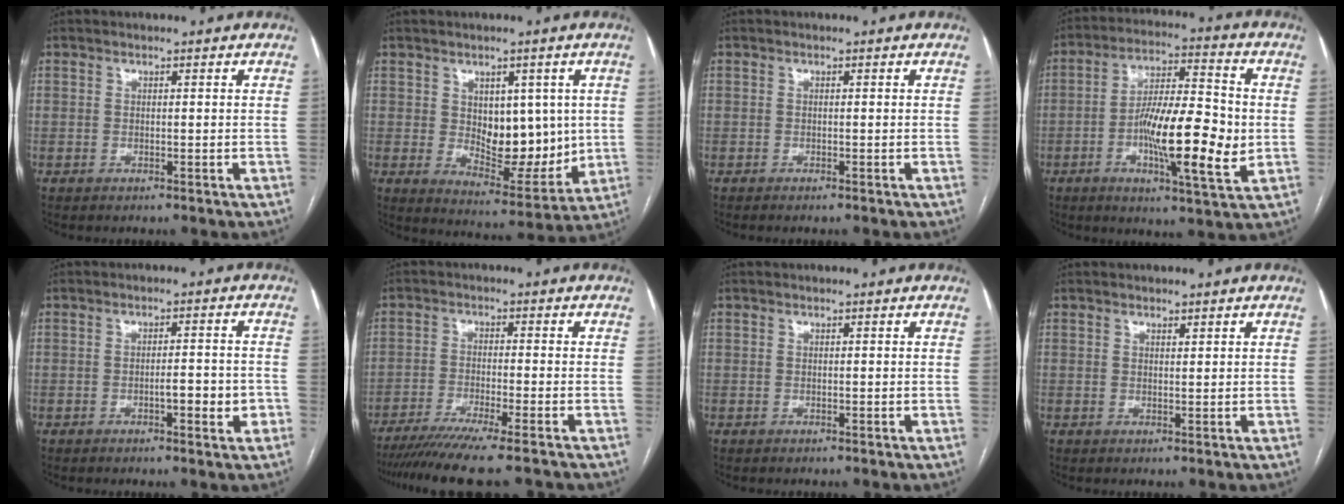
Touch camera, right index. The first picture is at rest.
{"total": 11.1, "force": [1.1, 6.0, 9.2], "torque": [-0.131, -0.006, 0.035]}
{"total": 0.8, "force": [-0.6, 0.0, 0.5], "torque": [-0.009, -0.001, -0.010]}
{"total": 15.6, "force": [-2.7, 2.9, 15.1], "torque": [-0.258, -0.002, -0.047]}
{"total": 4.5, "force": [-1.7, 1.1, 4.1], "torque": [-0.058, 0.006, -0.021]}
{"total": 12.5, "force": [-10.5, -0.6, 6.8], "torque": [-0.086, -0.034, -0.163]}
{"total": 0.0}
{"total": 0.8, "force": [0.6, 0.2, 0.4], "torque": [-0.009, -0.004, 0.011]}